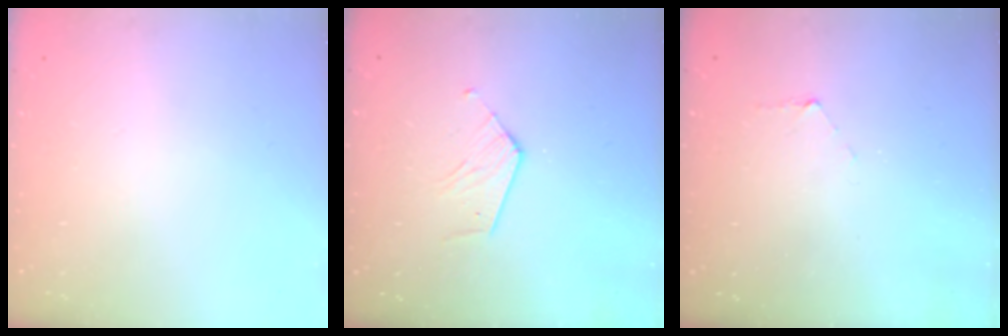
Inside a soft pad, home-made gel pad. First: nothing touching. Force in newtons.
{"total": 6.0, "press": 5.9, "slide": 0.6}
{"total": 3.9, "press": 3.9, "slide": 0.4}